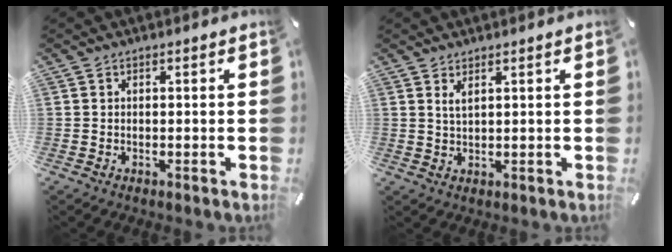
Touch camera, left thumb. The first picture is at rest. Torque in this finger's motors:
{"motor_torque": [0.29, -0.39, 0.15, -0.40, -0.01]}